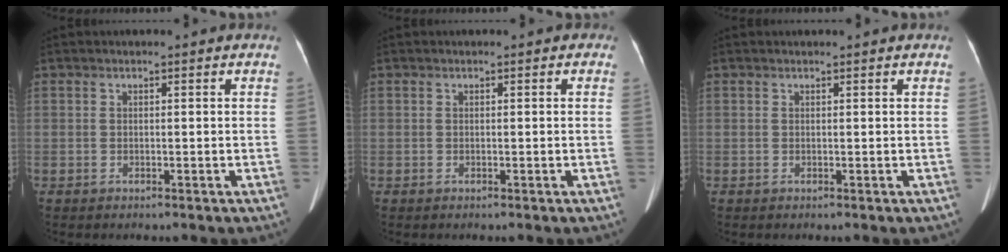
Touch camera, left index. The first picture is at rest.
{"total": 0.0}
{"total": 0.7, "force": [0.7, 0.0, 0.2], "torque": [-0.004, 0.011, 0.013]}